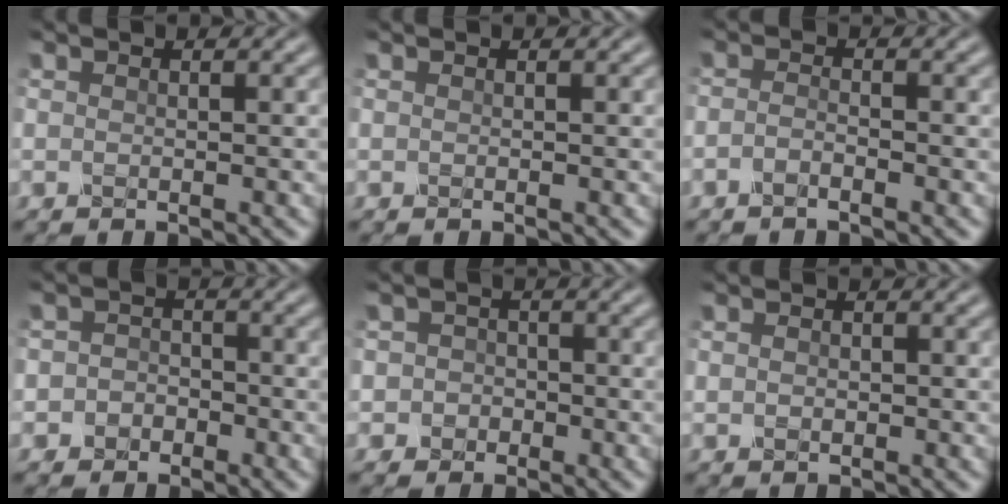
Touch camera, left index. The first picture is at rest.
{"total": 0.0}
{"total": 1.2, "force": [-0.8, 0.3, 0.8], "torque": [-0.019, 0.000, -0.020]}
{"total": 2.3, "force": [-0.7, 2.1, 0.5], "torque": [0.016, 0.002, -0.031]}
{"total": 2.3, "force": [-0.4, 2.2, 0.4], "torque": [0.017, 0.003, -0.020]}
{"total": 0.9, "force": [0.1, 0.7, 0.5], "torque": [-0.010, -0.001, 0.002]}